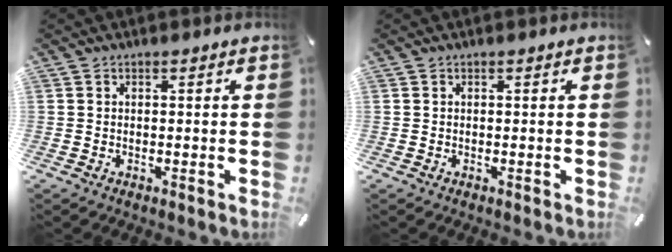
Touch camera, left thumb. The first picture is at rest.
{"total": 0.0}